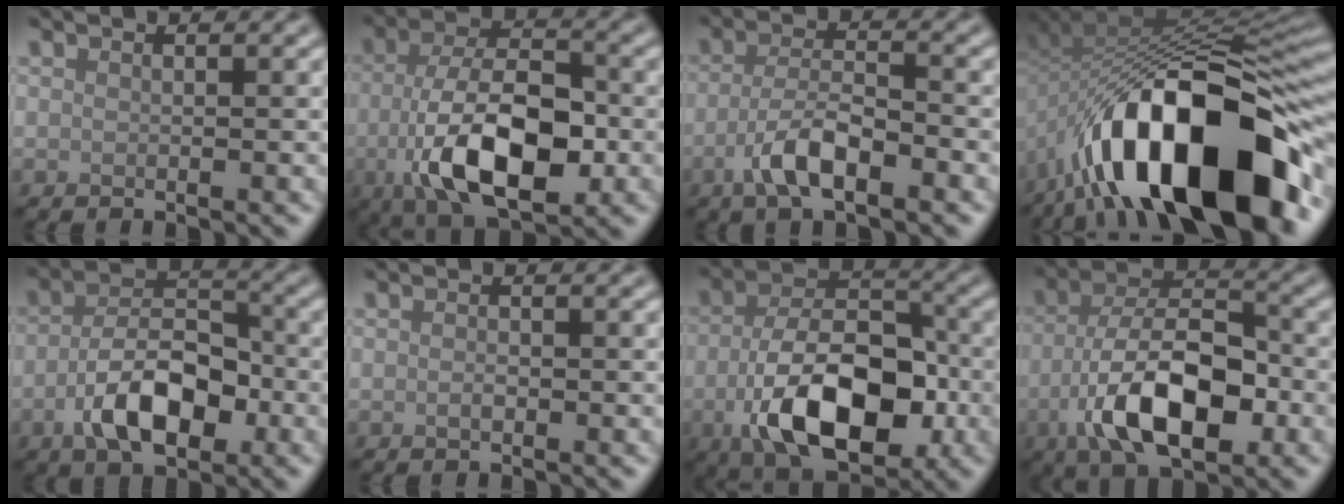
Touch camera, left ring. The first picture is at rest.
{"total": 10.5, "force": [-3.4, 5.0, 8.6], "torque": [-0.163, -0.007, -0.063]}
{"total": 4.7, "force": [-2.4, 1.6, 3.7], "torque": [-0.074, 0.005, -0.050]}
{"total": 16.2, "force": [-8.6, 6.9, 12.0], "torque": [-0.183, 0.002, -0.139]}
{"total": 7.1, "force": [-2.7, 3.6, 5.5], "torque": [-0.098, 0.005, -0.053]}
{"total": 0.7, "force": [-0.3, 0.3, 0.6], "torque": [-0.014, -0.001, -0.004]}
{"total": 11.2, "force": [-3.8, 6.1, 8.6], "torque": [-0.162, -0.007, -0.066]}
{"total": 10.2, "force": [-4.2, 4.6, 8.1], "torque": [-0.150, 0.005, -0.081]}